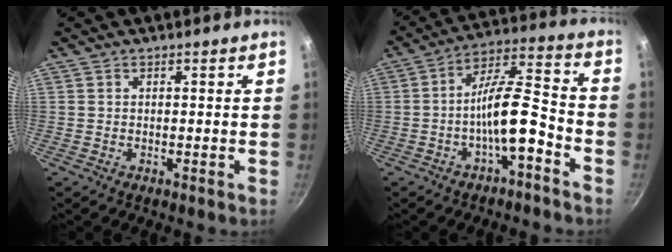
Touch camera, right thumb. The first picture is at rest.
{"total": 11.3, "force": [-4.8, 3.4, 9.7], "torque": [-0.163, 0.053, -0.084]}